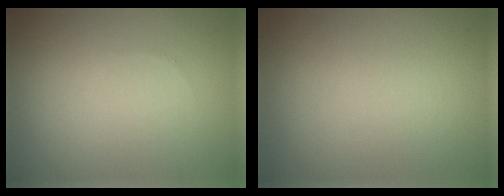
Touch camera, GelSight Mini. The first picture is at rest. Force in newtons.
{"total": 0.0}